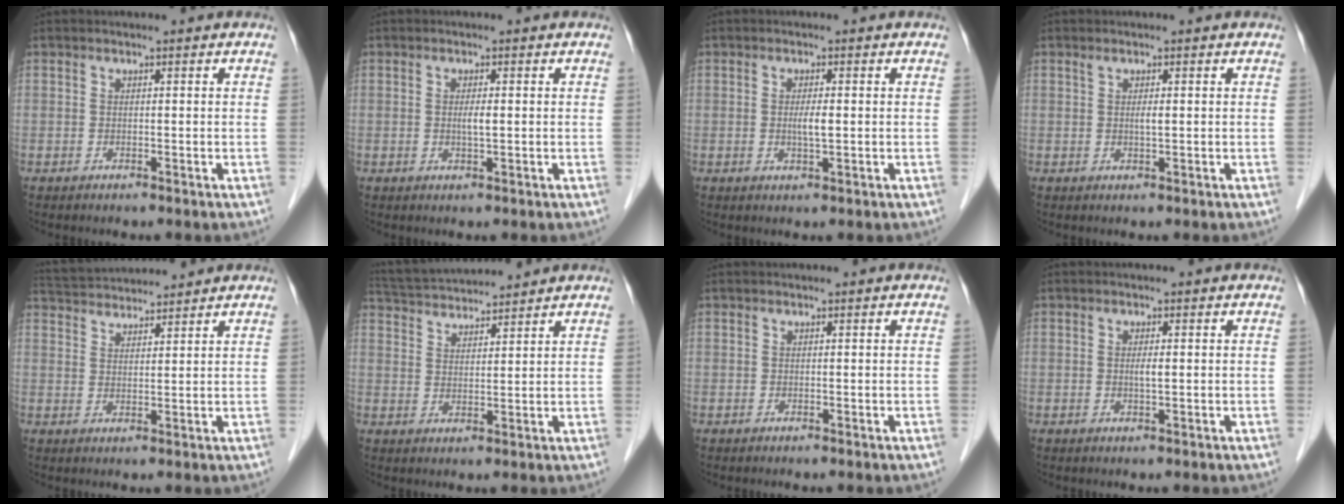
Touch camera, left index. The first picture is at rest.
{"total": 1.8, "force": [-0.1, 0.2, 1.7], "torque": [-0.035, -0.001, 0.000]}
{"total": 2.3, "force": [-0.1, 0.3, 2.3], "torque": [-0.046, -0.002, -0.001]}
{"total": 1.2, "force": [0.2, 0.2, 1.1], "torque": [-0.023, 0.003, 0.005]}
{"total": 8.4, "force": [8.2, 0.5, 1.9], "torque": [-0.043, 0.032, 0.136]}
{"total": 9.2, "force": [8.9, 0.2, 2.4], "torque": [-0.055, 0.028, 0.151]}
{"total": 0.0}
{"total": 1.4, "force": [0.0, 0.2, 1.4], "torque": [-0.027, -0.001, 0.000]}